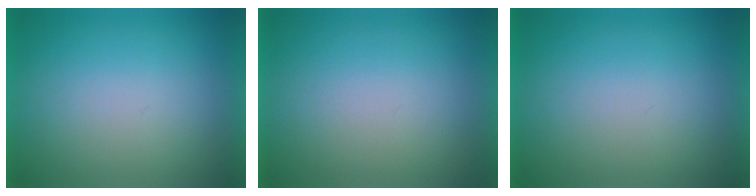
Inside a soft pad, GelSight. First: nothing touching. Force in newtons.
{"total": 0.0}
{"total": 0.0}